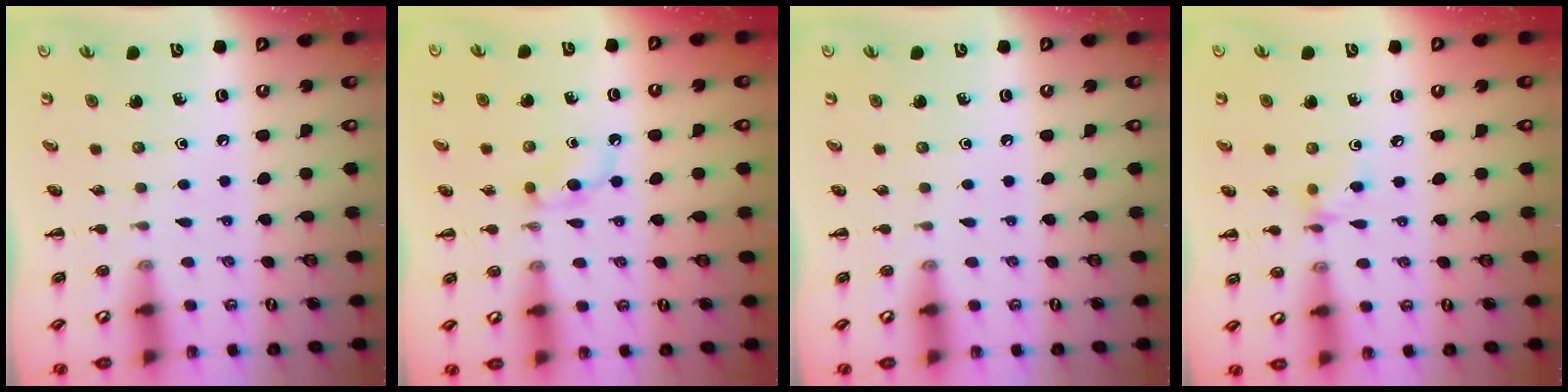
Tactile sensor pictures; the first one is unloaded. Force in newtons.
{"total": 3.9, "press": 3.6, "slide": 1.4}
{"total": 0.0}
{"total": 4.7, "press": 4.4, "slide": 1.7}